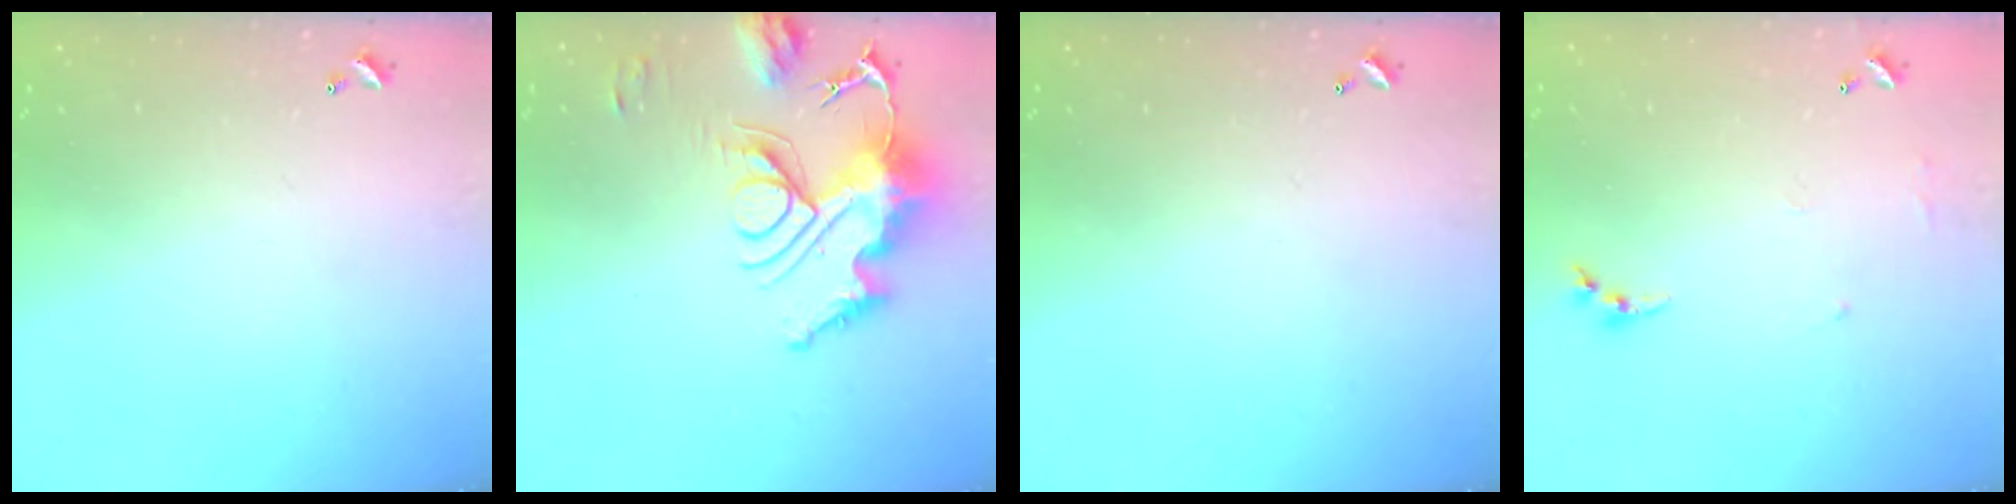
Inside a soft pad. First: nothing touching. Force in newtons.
{"total": 15.1, "press": 15.0, "slide": 1.8}
{"total": 0.0}
{"total": 6.5, "press": 6.5, "slide": 0.8}